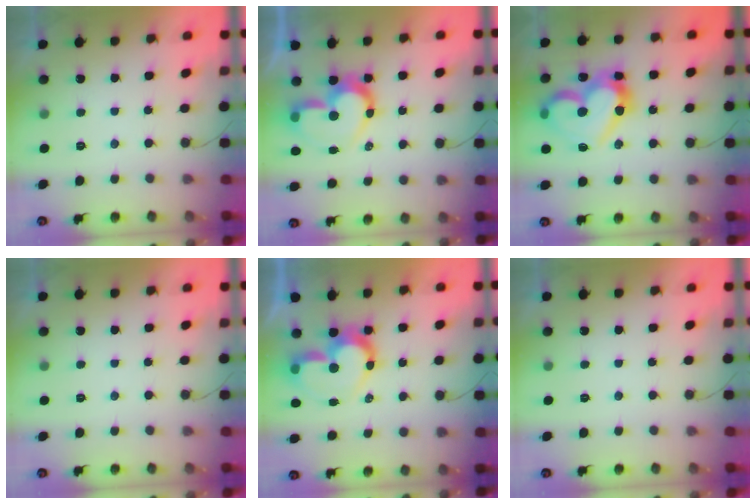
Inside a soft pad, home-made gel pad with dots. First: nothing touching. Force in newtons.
{"total": 15.8, "press": 15.7, "slide": 1.3}
{"total": 21.2, "press": 21.1, "slide": 2.6}
{"total": 0.0}
{"total": 13.1, "press": 13.0, "slide": 1.5}
{"total": 0.0}